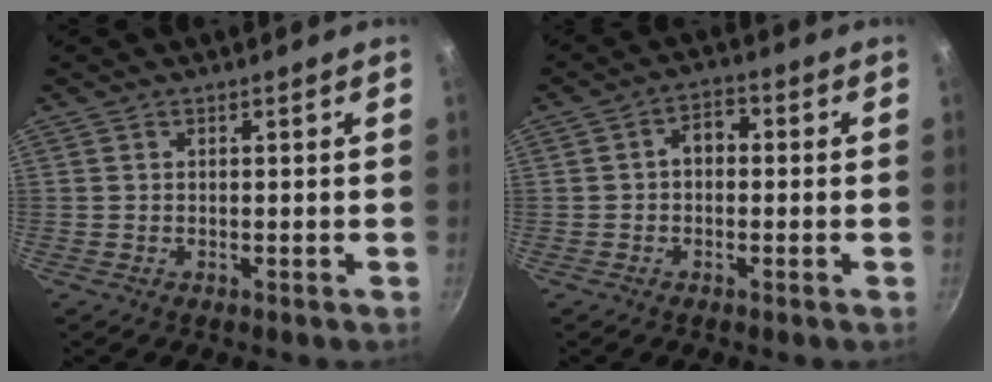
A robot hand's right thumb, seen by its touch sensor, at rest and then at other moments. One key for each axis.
{"total": 4.1, "fx": -0.1, "fy": 3.0, "fz": 2.8, "tx": -0.025, "ty": 0.015, "tz": -0.011}